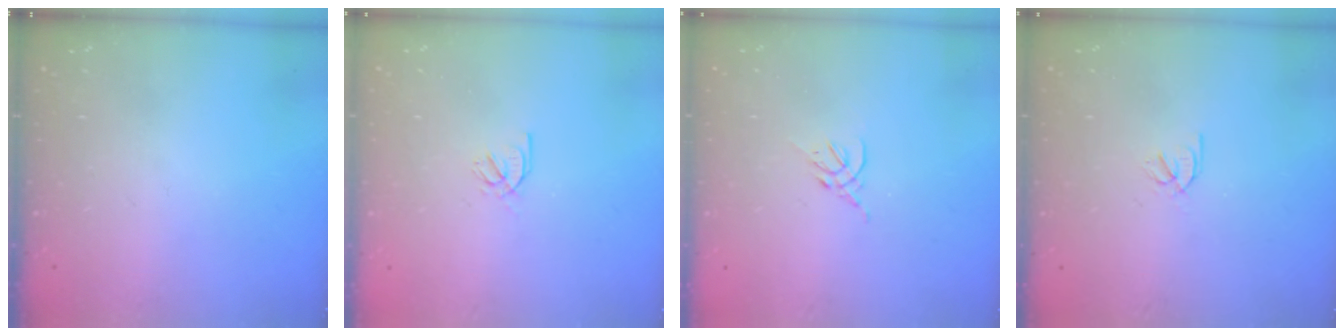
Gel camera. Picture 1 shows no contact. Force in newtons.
{"total": 2.1, "press": 2.1, "slide": 0.2}
{"total": 2.3, "press": 2.2, "slide": 0.5}
{"total": 2.1, "press": 2.1, "slide": 0.1}